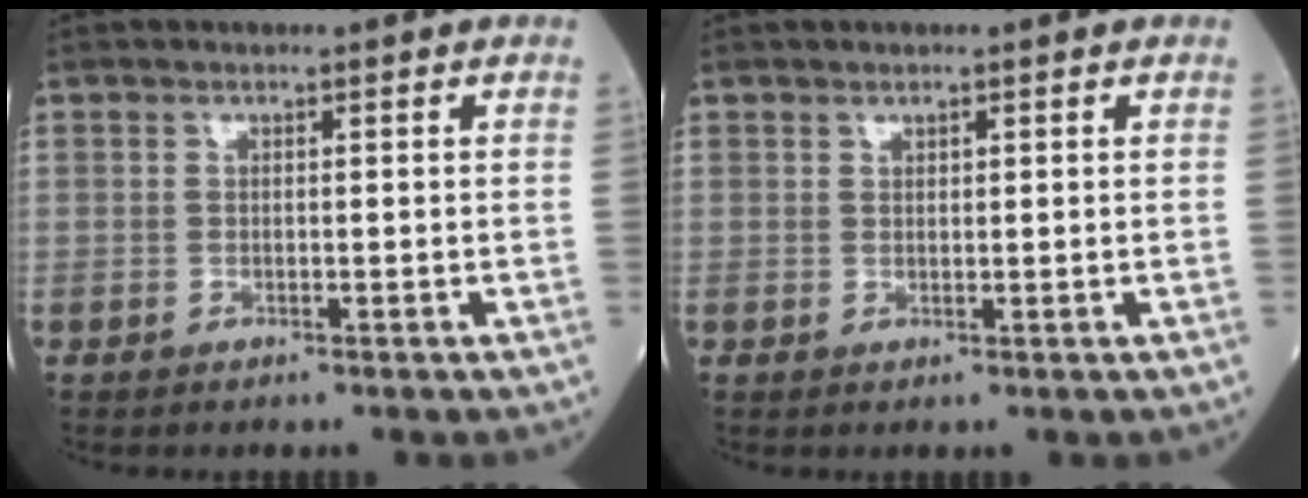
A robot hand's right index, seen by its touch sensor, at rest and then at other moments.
{"total": 0.6, "force": [0.4, 0.3, 0.3], "torque": [-0.005, -0.003, 0.008]}